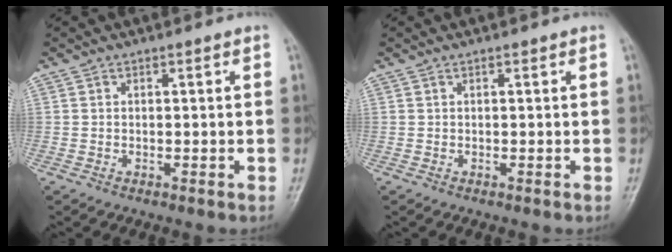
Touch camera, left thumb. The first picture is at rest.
{"total": 0.0}